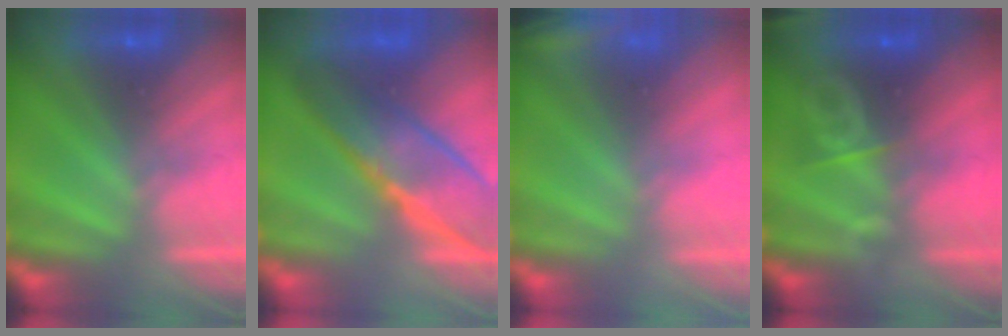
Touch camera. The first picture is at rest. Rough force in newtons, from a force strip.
{"total": 7.3}
{"total": 2.4}
{"total": 8.6}